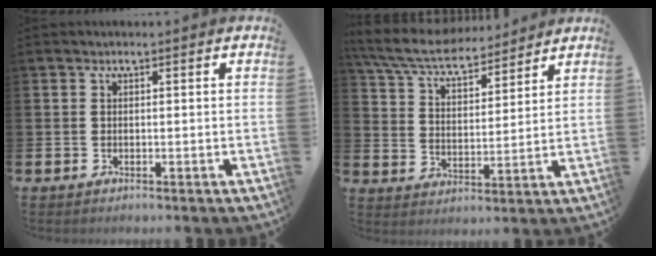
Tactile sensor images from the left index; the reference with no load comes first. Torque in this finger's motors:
{"motor_torque": [1.12, -1.02, 0.68, 0.21]}